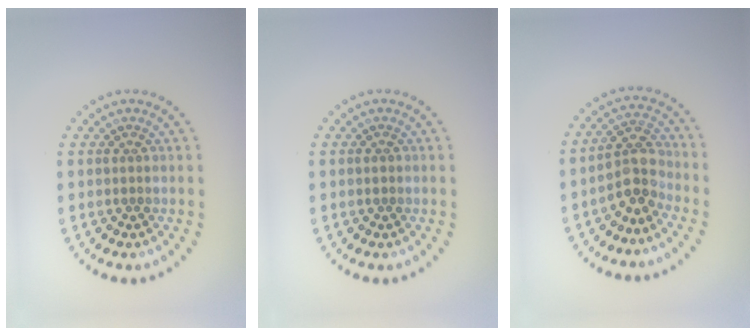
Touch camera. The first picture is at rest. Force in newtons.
{"total": 0.7, "press": 0.7, "slide": 0.1}
{"total": 3.3, "press": 2.8, "slide": 1.8}